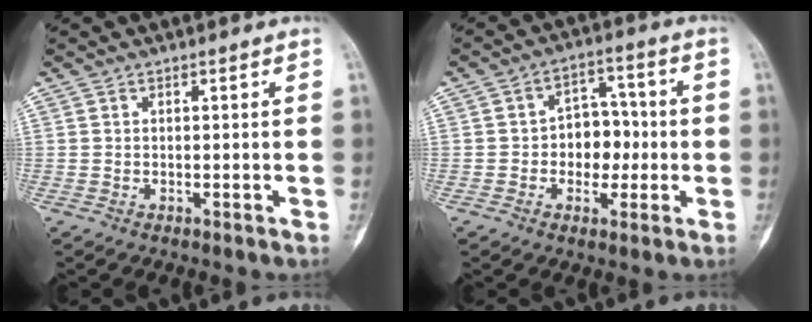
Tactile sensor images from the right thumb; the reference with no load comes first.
{"total": 8.4, "force": [-1.0, 6.3, 5.4], "torque": [-0.030, 0.029, -0.021]}